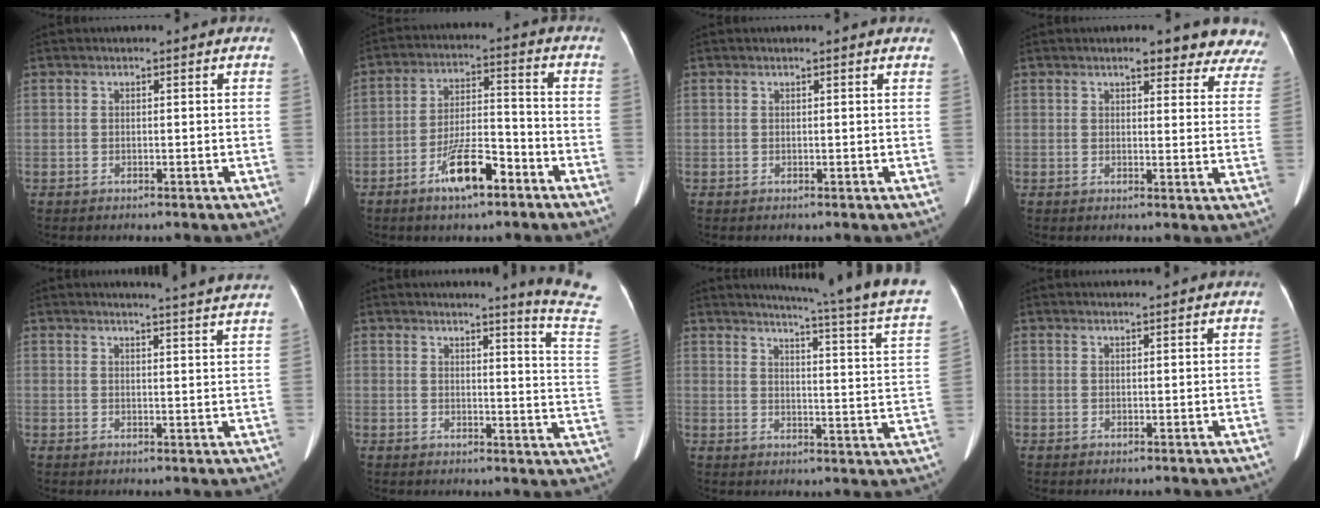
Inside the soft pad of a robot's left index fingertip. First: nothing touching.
{"total": 9.0, "force": [-5.4, 2.4, 6.8], "torque": [-0.130, 0.002, -0.094]}
{"total": 0.9, "force": [0.8, 0.4, 0.2], "torque": [-0.010, 0.010, 0.001]}
{"total": 10.9, "force": [9.9, 2.8, 3.6], "torque": [0.000, -0.012, 0.083]}
{"total": 11.4, "force": [10.9, -1.3, 2.8], "torque": [-0.033, -0.047, 0.106]}
{"total": 10.6, "force": [9.8, -3.2, 2.4], "torque": [-0.033, -0.113, 0.097]}
{"total": 19.8, "force": [17.4, -2.2, 9.3], "torque": [-0.139, -0.085, 0.202]}
{"total": 3.4, "force": [3.3, 0.1, 0.8], "torque": [-0.012, 0.019, 0.039]}